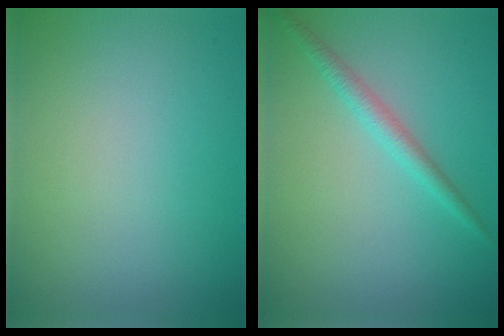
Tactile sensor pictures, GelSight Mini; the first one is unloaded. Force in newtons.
{"total": 1.9, "press": 1.9, "slide": 0.0}